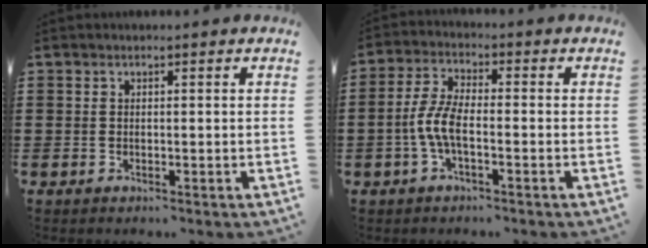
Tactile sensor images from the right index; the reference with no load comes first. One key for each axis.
{"total": 5.6, "fx": -1.7, "fy": 1.9, "fz": 5.0, "tx": -0.129, "ty": -0.010, "tz": -0.043}